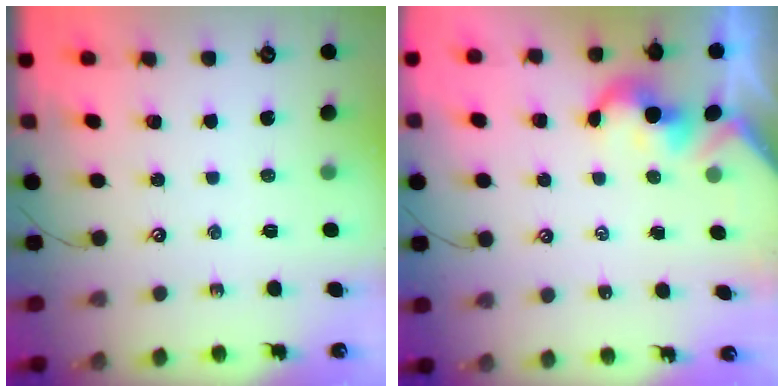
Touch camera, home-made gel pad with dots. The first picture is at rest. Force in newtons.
{"total": 2.1, "press": 2.1, "slide": 0.3}